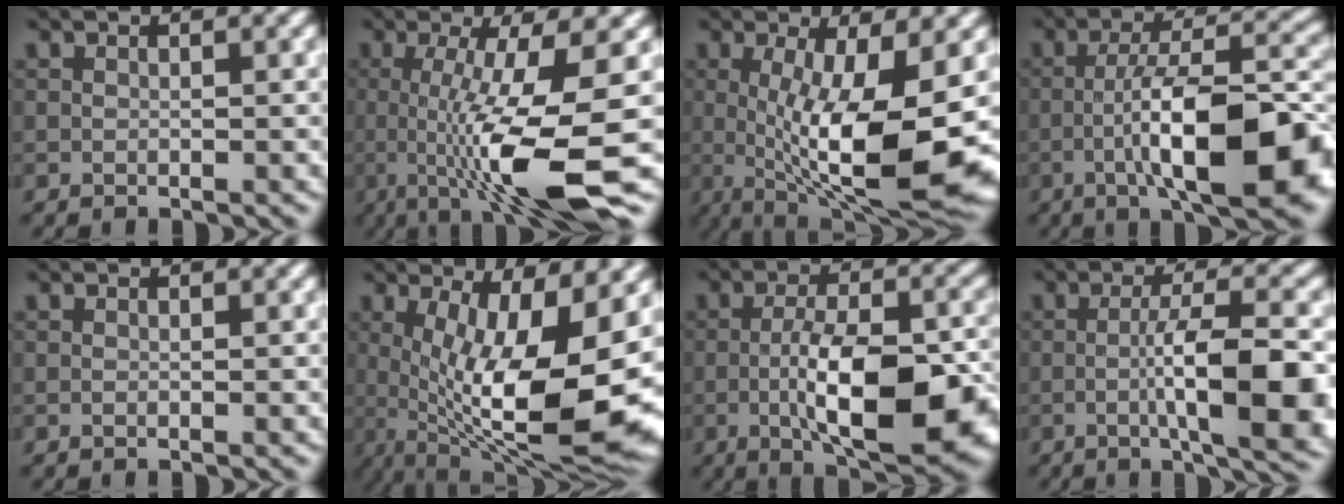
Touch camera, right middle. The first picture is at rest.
{"total": 10.4, "force": [-1.7, 2.1, 10.1], "torque": [-0.149, -0.020, -0.029]}
{"total": 11.4, "force": [-0.9, 3.1, 10.9], "torque": [-0.182, -0.024, -0.008]}
{"total": 13.1, "force": [-4.3, 3.9, 11.8], "torque": [-0.185, 0.008, -0.066]}
{"total": 0.0}
{"total": 14.7, "force": [-0.6, 4.5, 14.0], "torque": [-0.201, -0.011, -0.005]}
{"total": 11.1, "force": [-3.2, 4.2, 9.8], "torque": [-0.164, -0.008, -0.051]}
{"total": 9.9, "force": [-2.2, 2.2, 9.3], "torque": [-0.136, -0.001, -0.034]}